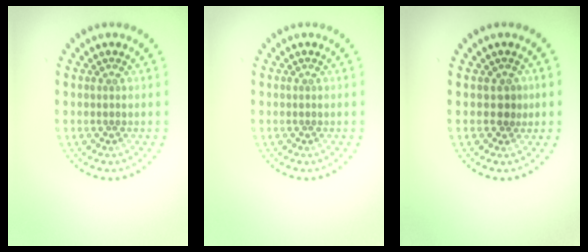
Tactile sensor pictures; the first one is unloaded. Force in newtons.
{"total": 0.0}
{"total": 1.2, "press": 0.9, "slide": 0.8}